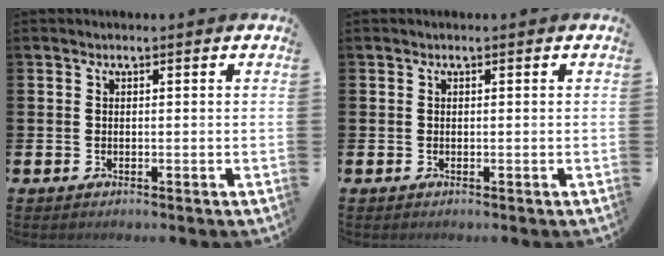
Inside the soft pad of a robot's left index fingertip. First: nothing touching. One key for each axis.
{"total": 0.0}